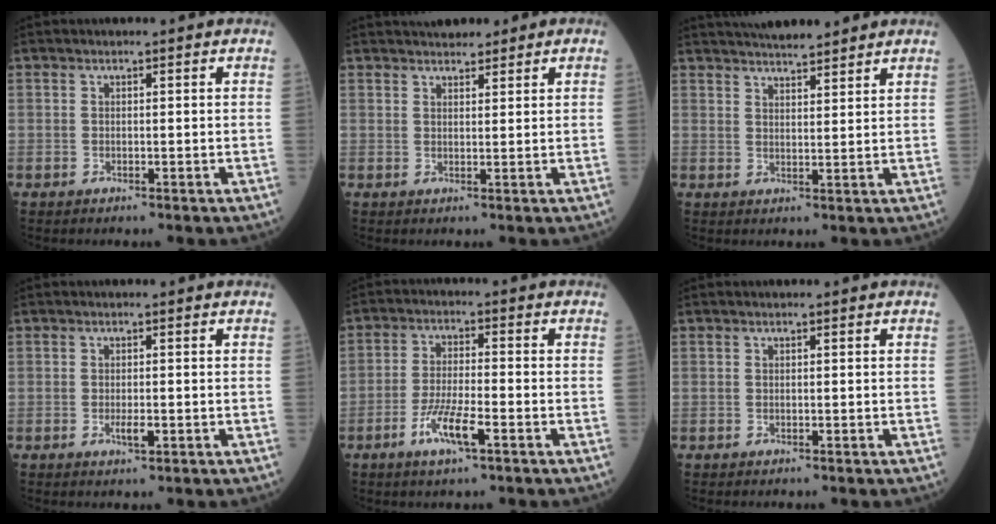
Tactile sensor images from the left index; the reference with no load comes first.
{"total": 4.6, "force": [4.0, 1.6, 1.6], "torque": [-0.014, 0.023, 0.056]}
{"total": 9.0, "force": [8.3, 0.8, 3.5], "torque": [-0.052, 0.020, 0.117]}
{"total": 1.6, "force": [-0.5, 0.4, 1.5], "torque": [-0.024, -0.001, -0.009]}
{"total": 6.3, "force": [-3.3, 0.8, 5.3], "torque": [-0.108, -0.006, -0.064]}
{"total": 0.0}